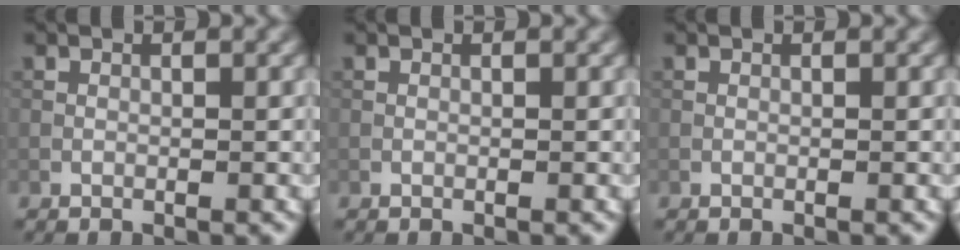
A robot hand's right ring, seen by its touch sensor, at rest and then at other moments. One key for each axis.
{"total": 0.0}
{"total": 0.0}